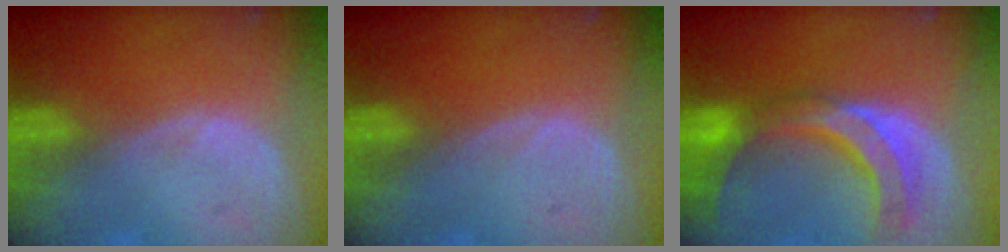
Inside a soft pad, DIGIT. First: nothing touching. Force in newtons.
{"total": 0.0}
{"total": 10.8, "press": 9.4, "slide": 5.3}